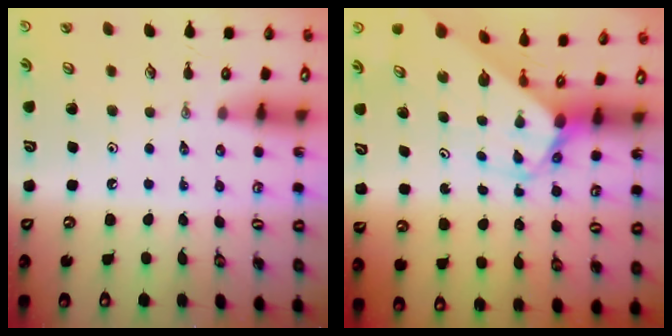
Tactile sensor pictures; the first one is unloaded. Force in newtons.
{"total": 4.7, "press": 4.6, "slide": 0.4}